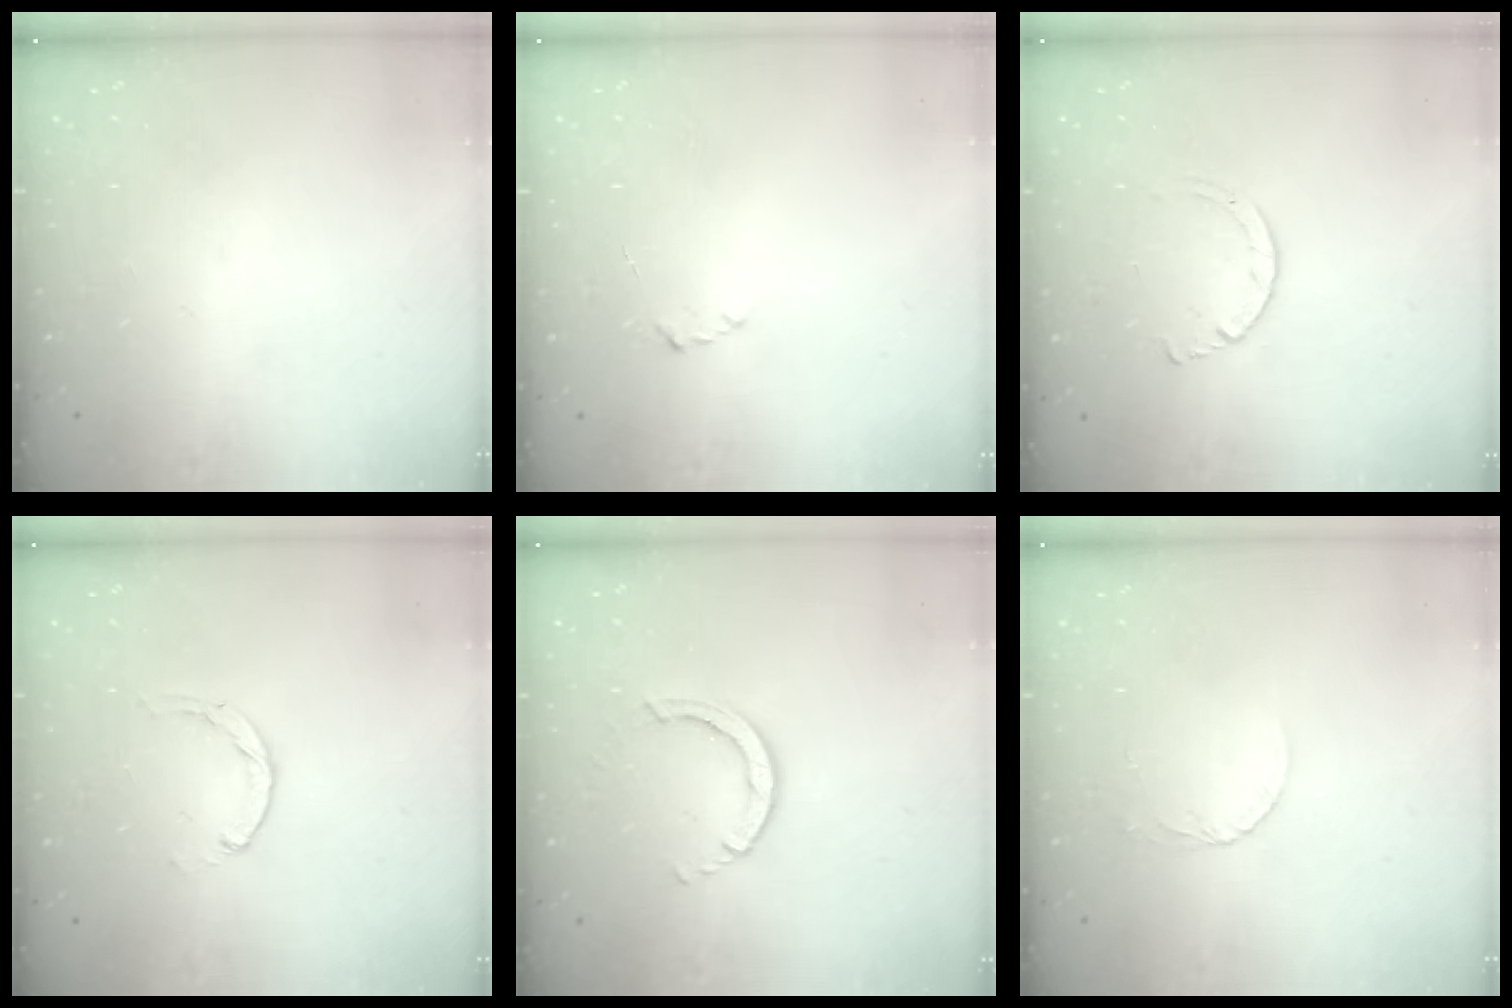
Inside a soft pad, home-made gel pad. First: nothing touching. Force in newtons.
{"total": 2.2, "press": 2.1, "slide": 0.3}
{"total": 2.9, "press": 2.8, "slide": 0.3}
{"total": 1.1, "press": 1.1, "slide": 0.2}
{"total": 3.1, "press": 3.1, "slide": 0.3}
{"total": 2.6, "press": 2.6, "slide": 0.1}